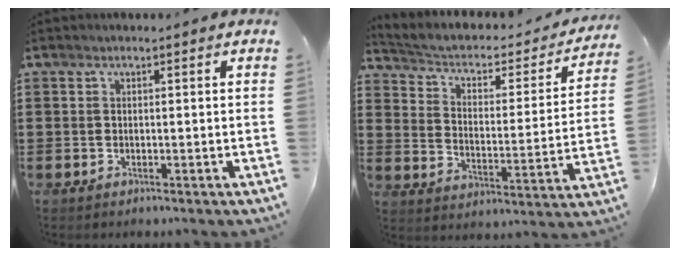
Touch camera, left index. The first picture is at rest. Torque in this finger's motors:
{"motor_torque": [1.02, -1.12, 0.31, 0.05]}